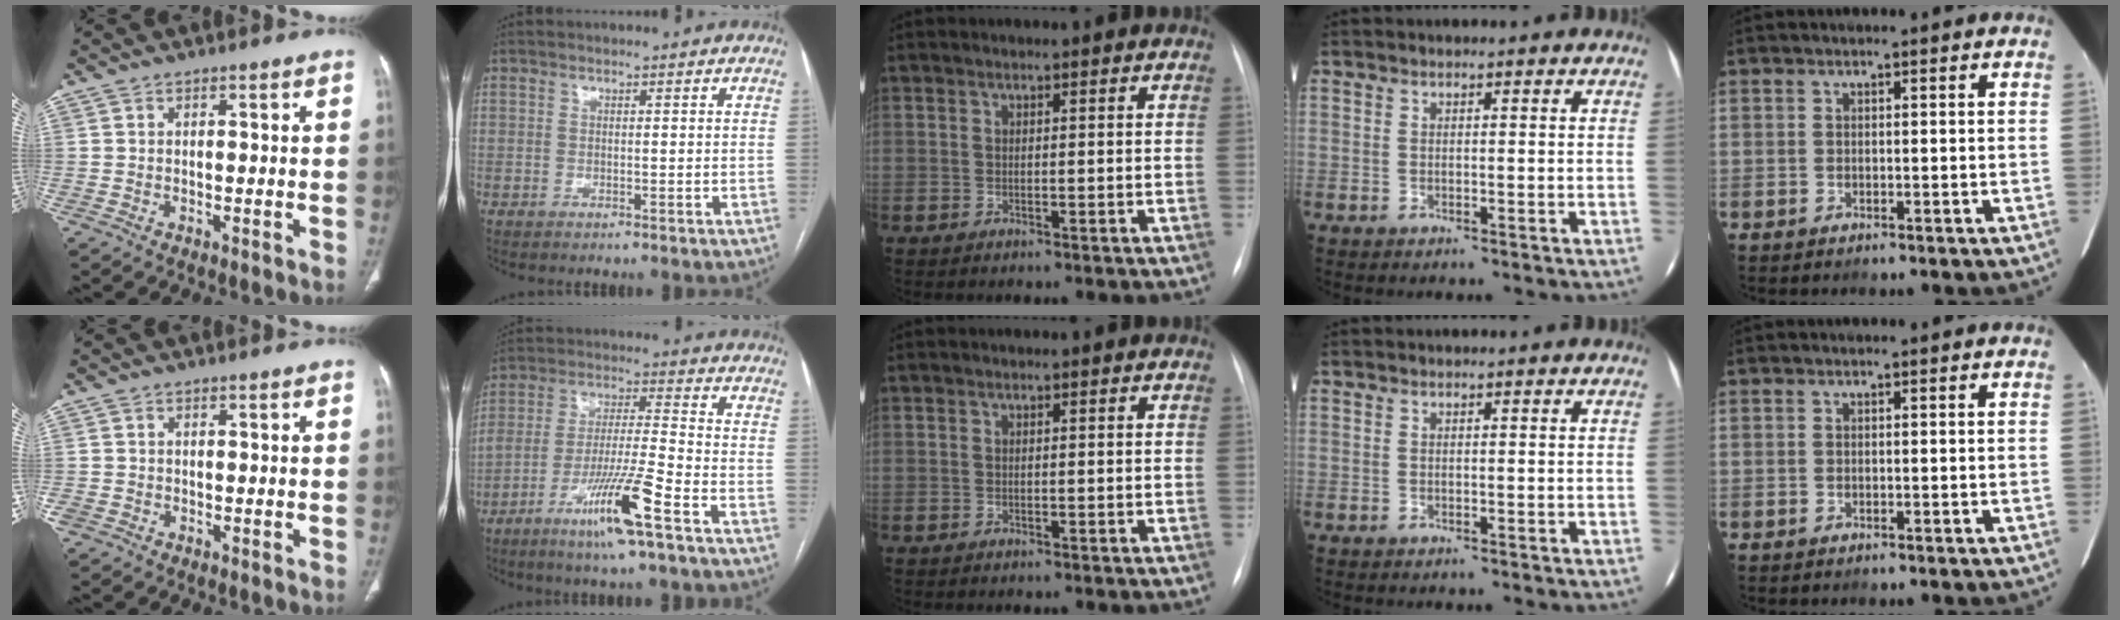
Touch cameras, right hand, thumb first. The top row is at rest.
{"thumb": {"total": 1.8, "force": [-0.6, 1.4, 0.8], "torque": [-0.021, 0.005, -0.012]}, "index": {"total": 12.4, "force": [-6.9, -0.4, 10.3], "torque": [-0.196, -0.018, -0.129]}}